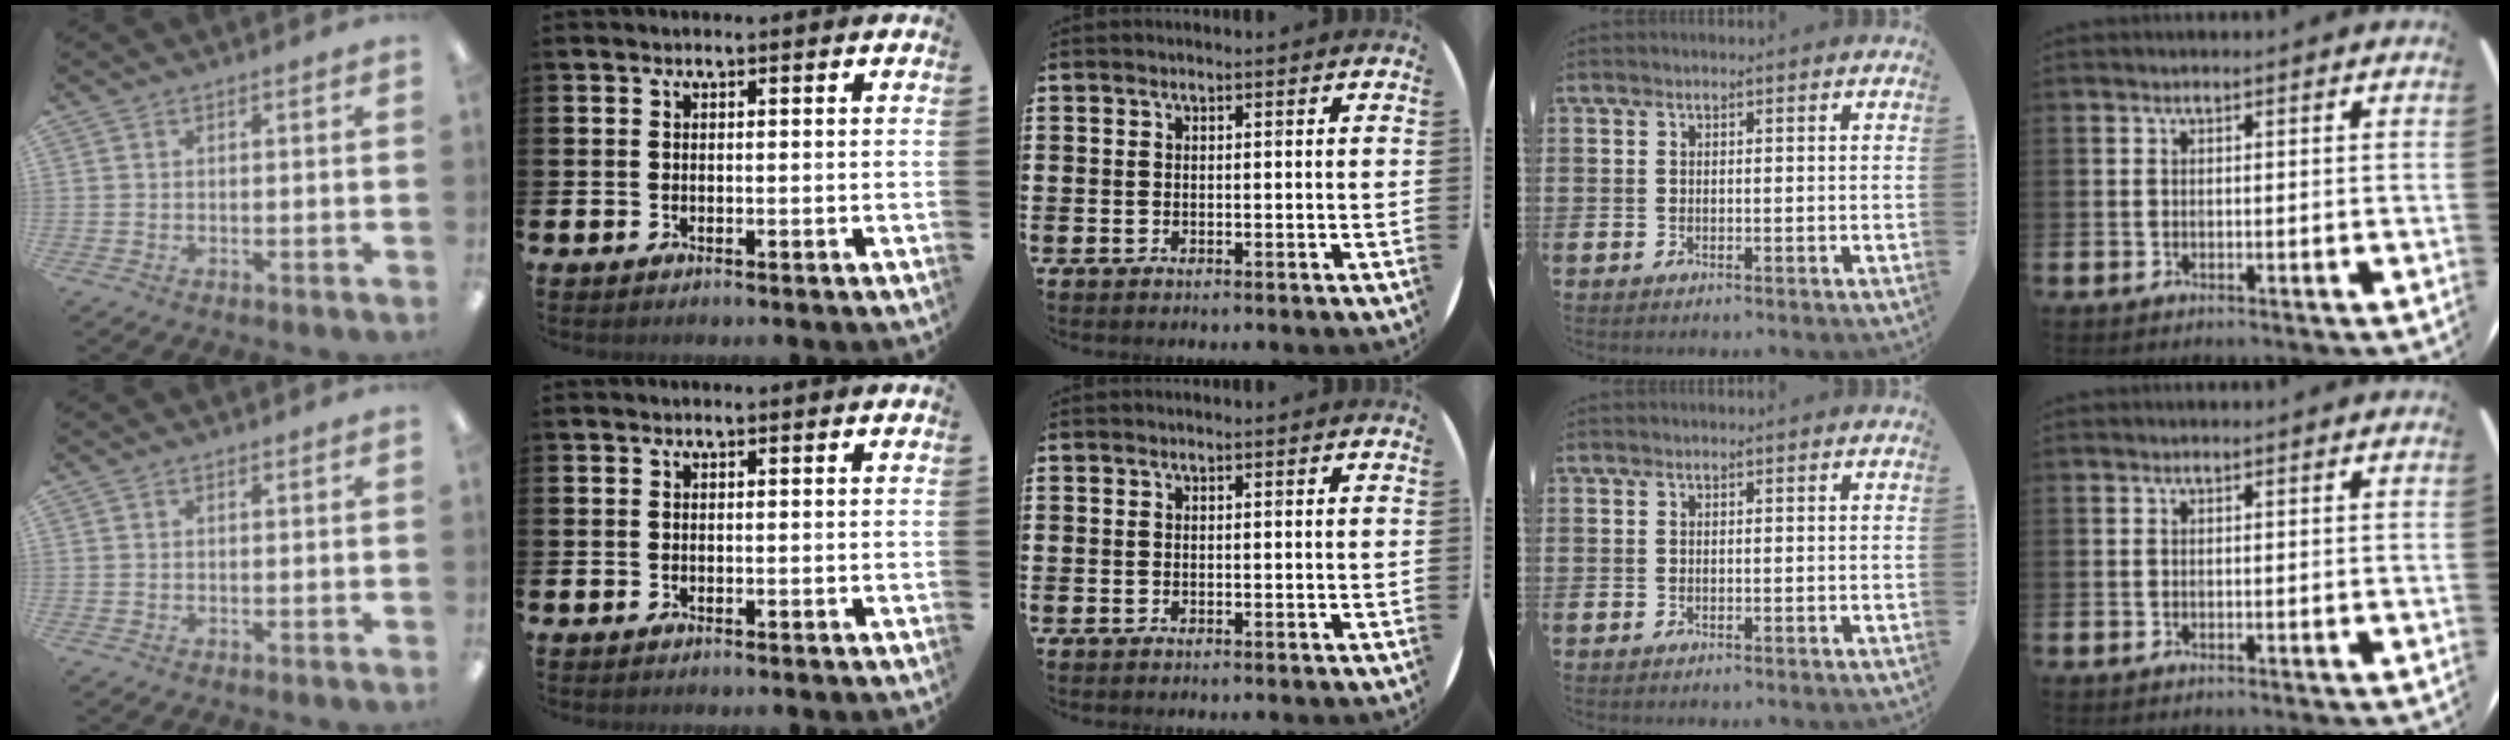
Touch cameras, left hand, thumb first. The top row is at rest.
{}